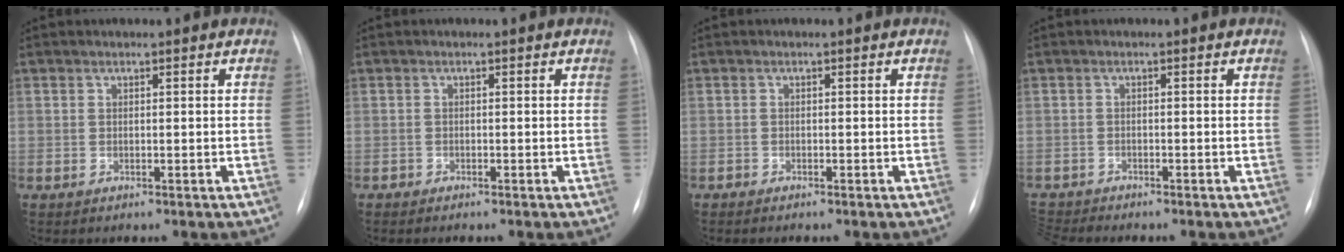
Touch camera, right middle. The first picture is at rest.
{"total": 0.9, "force": [-0.8, 0.2, 0.3], "torque": [-0.005, -0.002, -0.013]}
{"total": 0.8, "force": [-0.7, 0.0, 0.3], "torque": [-0.006, -0.002, -0.012]}
{"total": 2.5, "force": [-2.3, -0.7, -0.5], "torque": [0.006, -0.019, -0.044]}